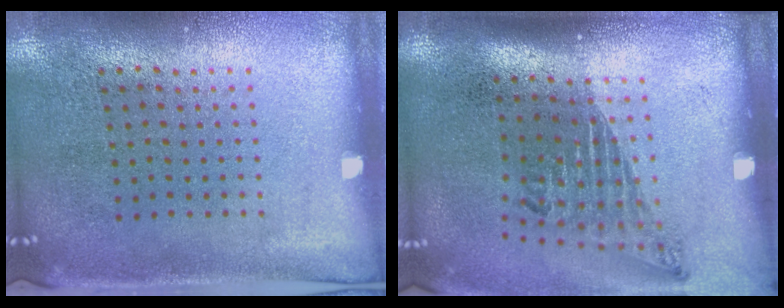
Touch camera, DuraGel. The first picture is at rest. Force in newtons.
{"total": 1.7, "press": 1.1, "slide": 1.3}